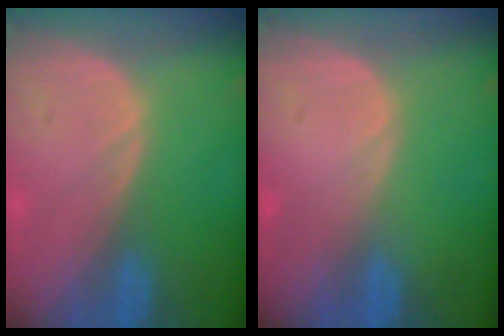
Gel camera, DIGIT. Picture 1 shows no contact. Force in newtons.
{"total": 0.0}